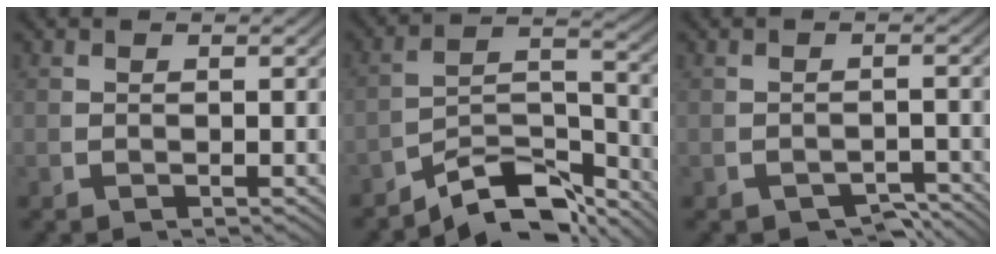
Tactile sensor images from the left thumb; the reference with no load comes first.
{"total": 8.6, "force": [-4.8, 4.2, 5.7], "torque": [-0.098, -0.033, -0.068]}
{"total": 2.8, "force": [-2.3, 1.1, 1.0], "torque": [-0.003, -0.011, -0.032]}